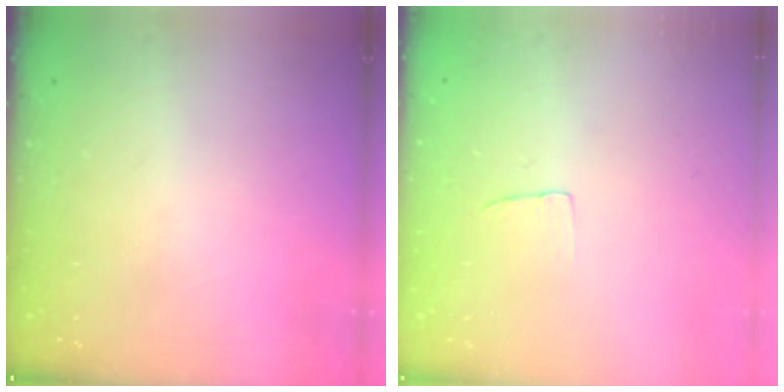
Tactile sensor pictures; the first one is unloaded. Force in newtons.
{"total": 2.7, "press": 2.7, "slide": 0.2}